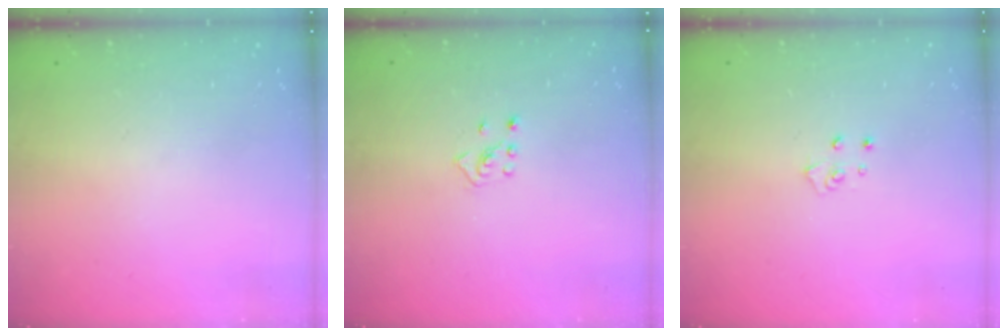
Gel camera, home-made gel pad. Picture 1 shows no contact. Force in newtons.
{"total": 2.5, "press": 2.4, "slide": 0.7}
{"total": 4.2, "press": 4.1, "slide": 0.4}